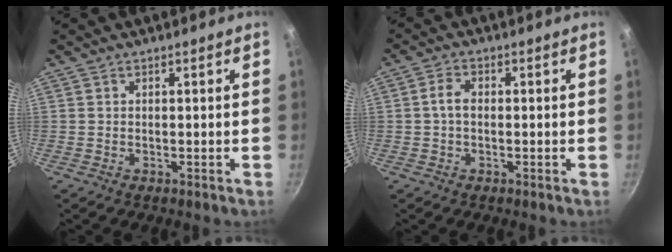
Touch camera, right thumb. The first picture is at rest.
{"total": 3.3, "force": [-0.1, 2.1, 2.6], "torque": [-0.051, 0.012, -0.007]}